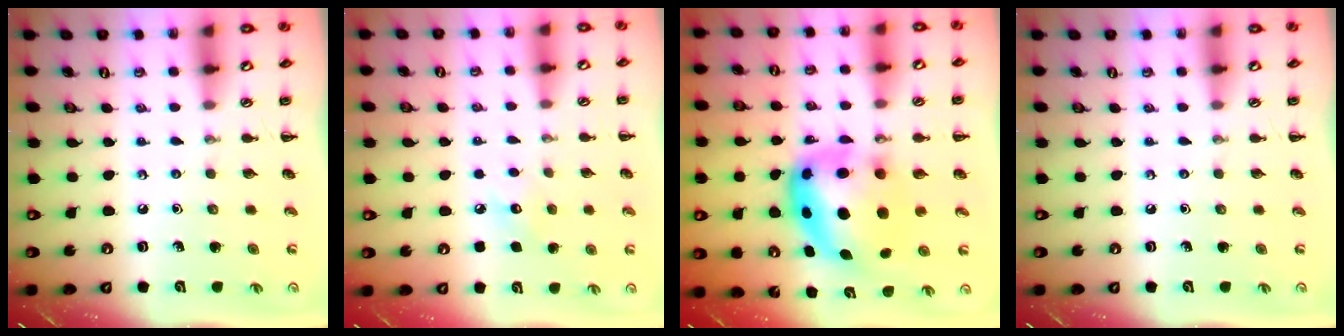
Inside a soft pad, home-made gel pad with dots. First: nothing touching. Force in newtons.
{"total": 6.7, "press": 6.5, "slide": 1.7}
{"total": 10.7, "press": 10.4, "slide": 2.5}
{"total": 0.0}